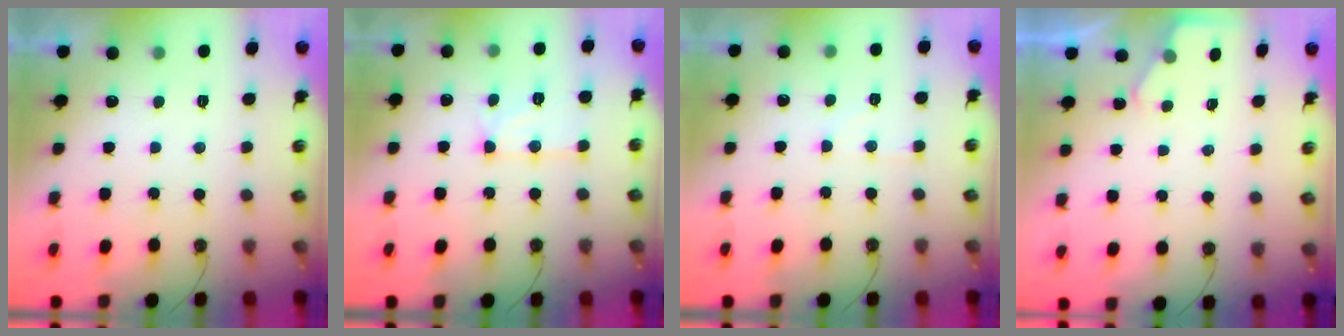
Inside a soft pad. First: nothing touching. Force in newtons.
{"total": 11.4, "press": 11.3, "slide": 1.1}
{"total": 4.7, "press": 4.6, "slide": 0.8}
{"total": 1.8, "press": 1.7, "slide": 0.3}